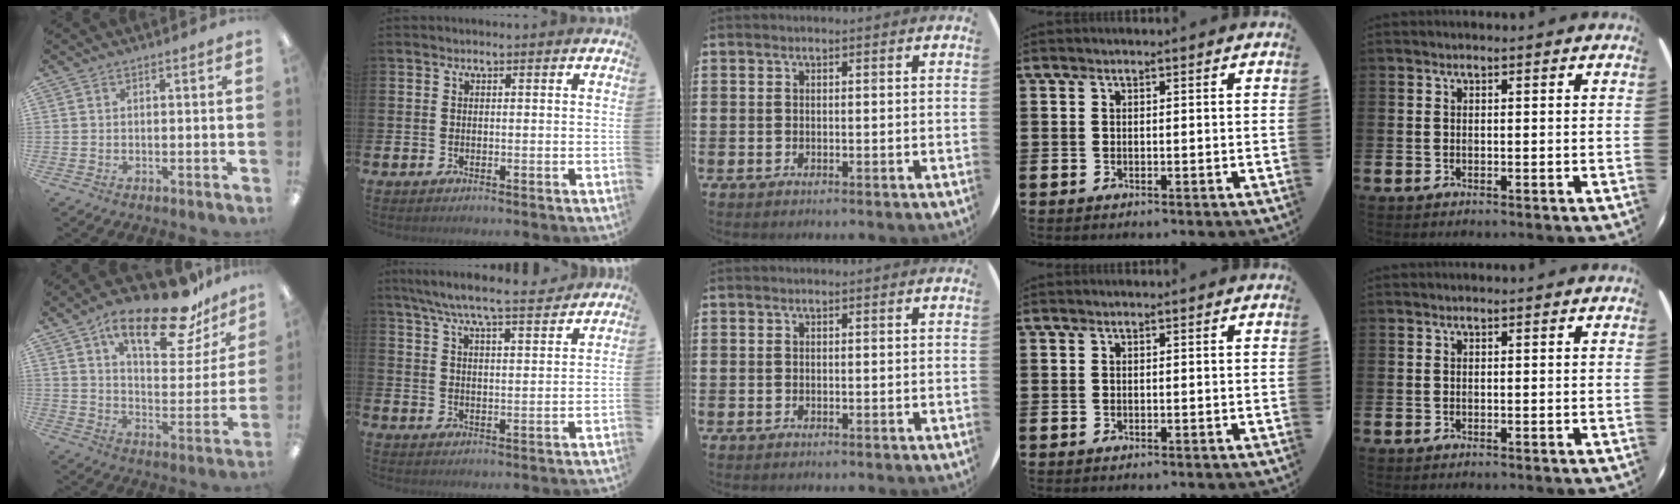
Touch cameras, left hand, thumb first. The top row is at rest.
{"thumb": {"total": 21.5, "force": [14.6, 8.1, 13.5], "torque": [-0.207, -0.081, 0.241]}, "index": {"total": 7.4, "force": [6.8, 0.4, 2.8], "torque": [-0.072, -0.039, 0.119]}}